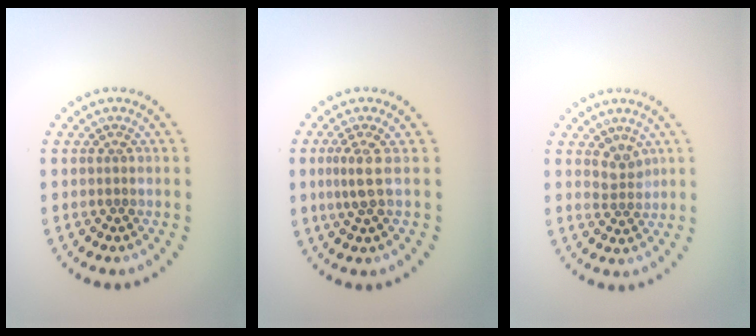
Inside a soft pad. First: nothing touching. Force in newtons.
{"total": 1.9, "press": 1.4, "slide": 1.4}
{"total": 1.9, "press": 1.4, "slide": 1.3}